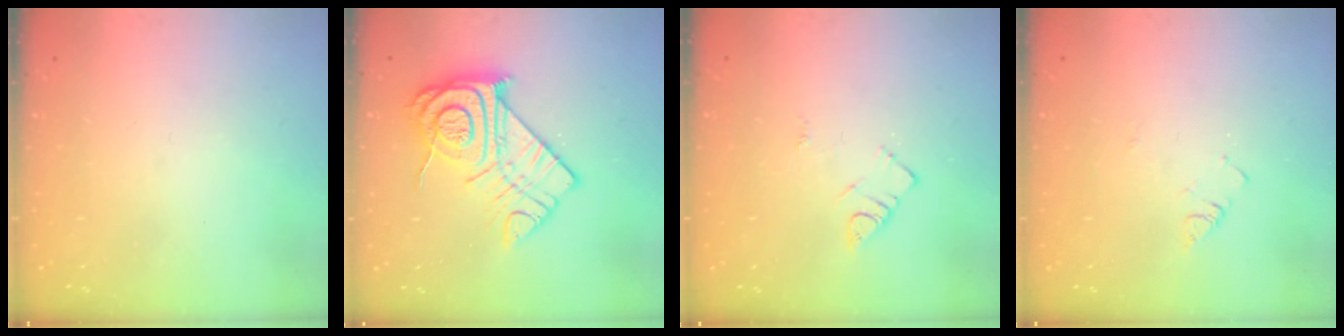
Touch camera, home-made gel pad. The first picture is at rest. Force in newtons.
{"total": 17.3, "press": 17.2, "slide": 1.3}
{"total": 4.3, "press": 4.2, "slide": 0.7}
{"total": 3.1, "press": 3.1, "slide": 0.5}